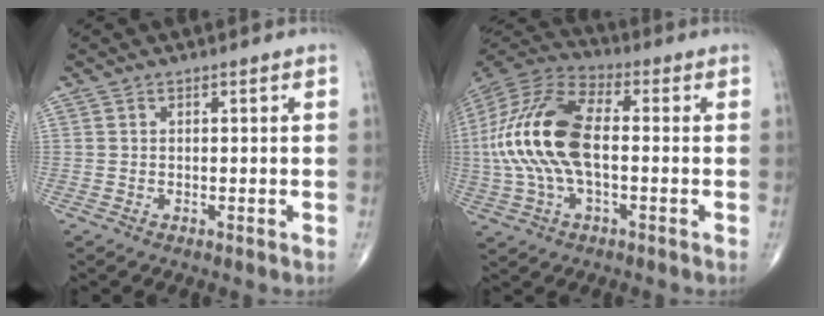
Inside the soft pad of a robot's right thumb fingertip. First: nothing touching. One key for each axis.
{"total": 18.9, "fx": -0.5, "fy": 9.2, "fz": 16.5, "tx": -0.360, "ty": 0.028, "tz": -0.013}